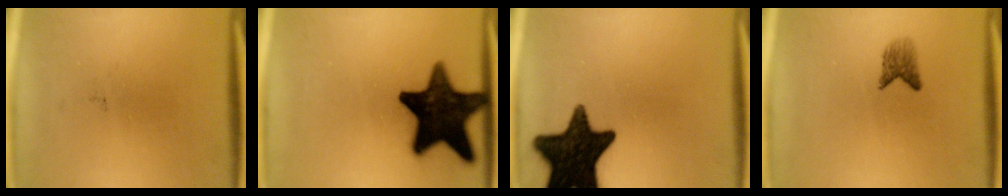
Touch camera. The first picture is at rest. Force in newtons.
{"total": 18.0}
{"total": 17.2}
{"total": 2.3}